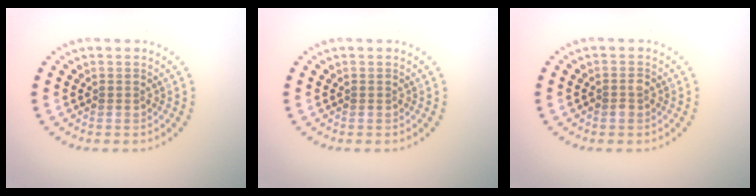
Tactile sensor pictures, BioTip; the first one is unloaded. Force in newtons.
{"total": 0.0}
{"total": 1.0, "press": 1.0, "slide": 0.2}